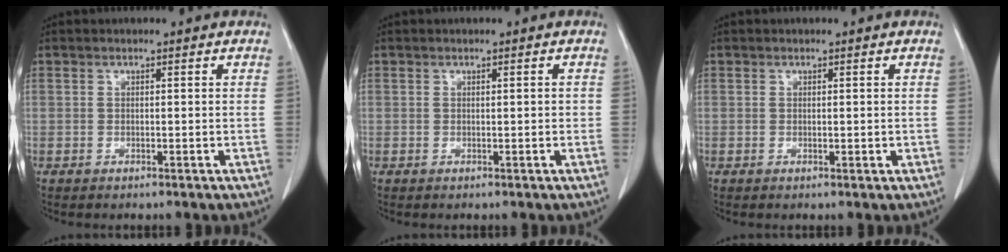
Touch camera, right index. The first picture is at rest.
{"total": 0.8, "force": [0.0, 0.2, 0.8], "torque": [-0.009, 0.001, 0.001]}
{"total": 0.9, "force": [0.0, 0.4, 0.8], "torque": [-0.014, -0.003, 0.006]}